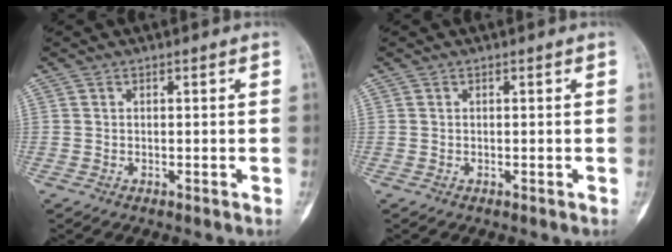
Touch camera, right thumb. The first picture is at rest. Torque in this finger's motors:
{"motor_torque": [0.02, 0.01, -0.01, 0.00, 0.02]}